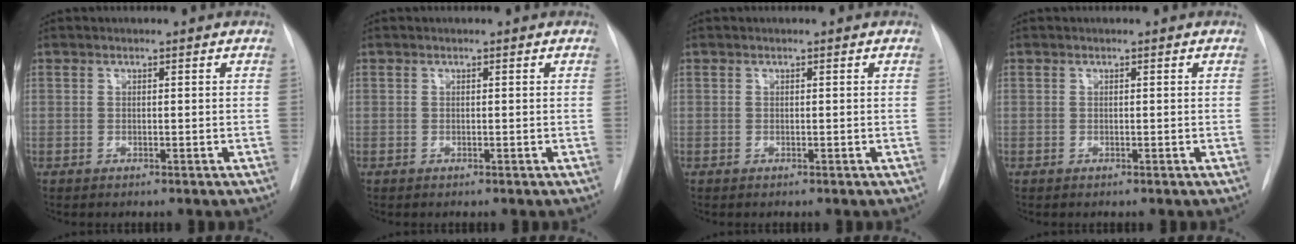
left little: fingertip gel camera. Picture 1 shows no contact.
{"total": 0.0}
{"total": 0.0}
{"total": 0.0}